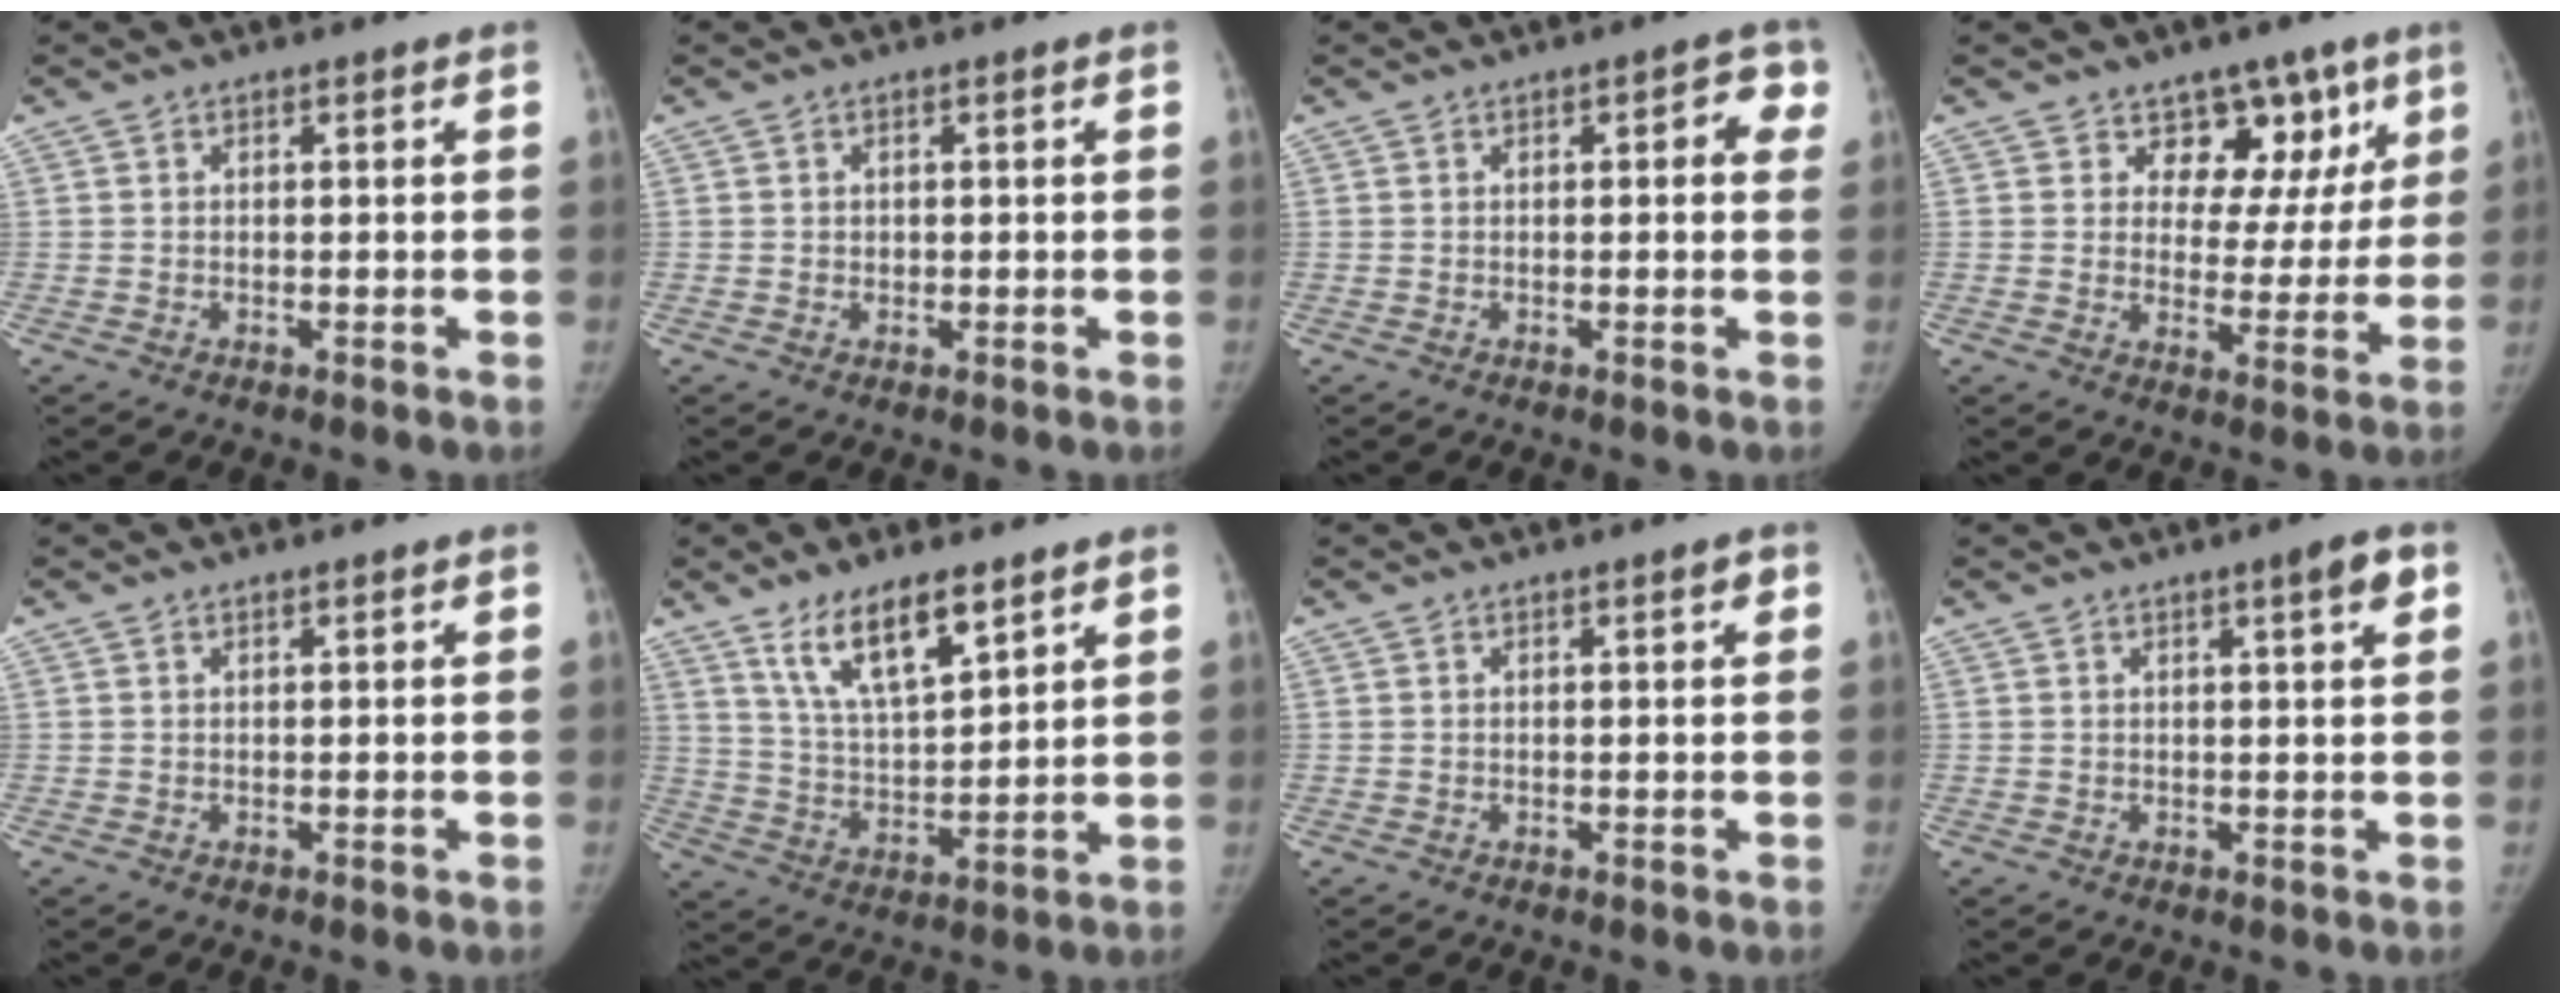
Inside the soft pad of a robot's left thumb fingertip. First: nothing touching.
{"total": 0.8, "force": [0.0, 0.7, 0.1], "torque": [0.007, 0.002, 0.000]}
{"total": 3.7, "force": [1.1, 1.7, 3.2], "torque": [-0.016, 0.004, 0.004]}
{"total": 10.4, "force": [6.4, 7.2, 3.8], "torque": [0.012, -0.023, 0.087]}
{"total": 0.0}
{"total": 11.4, "force": [7.5, 3.7, 7.9], "torque": [-0.124, -0.043, 0.146]}
{"total": 1.1, "force": [0.5, 0.2, 1.0], "torque": [-0.011, 0.001, 0.006]}
{"total": 3.5, "force": [1.7, 0.3, 3.0], "torque": [-0.037, -0.006, 0.024]}